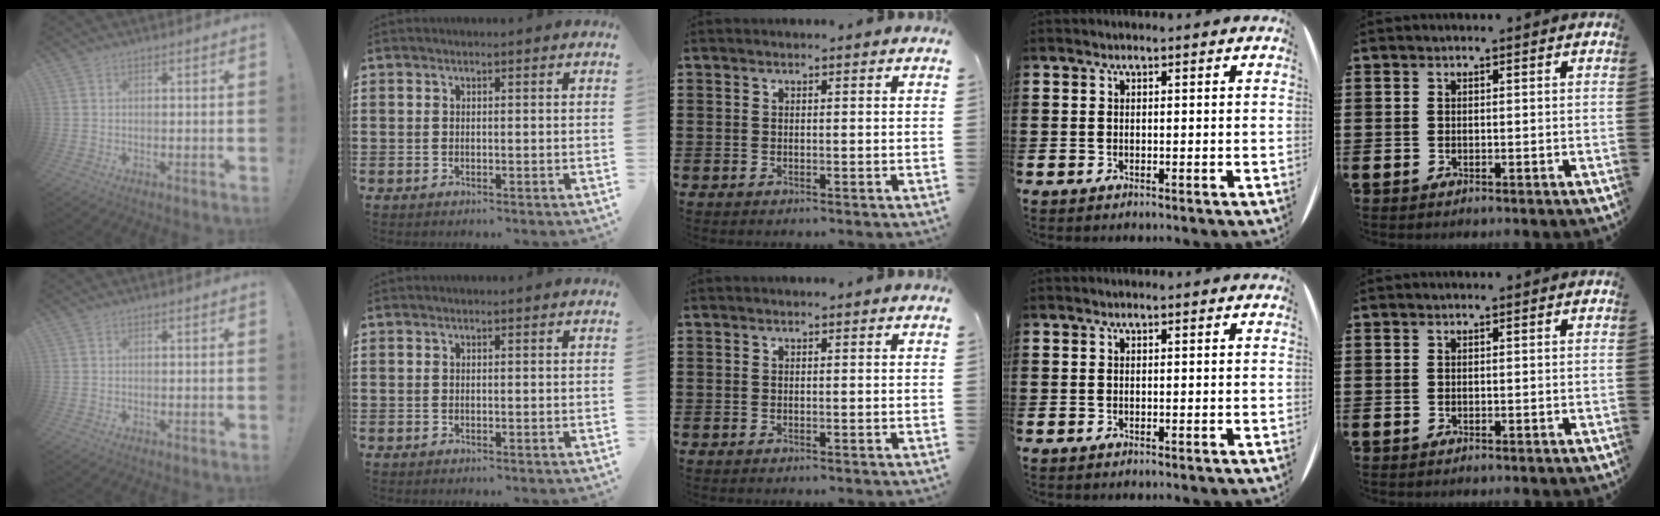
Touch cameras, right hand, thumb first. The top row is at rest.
{}